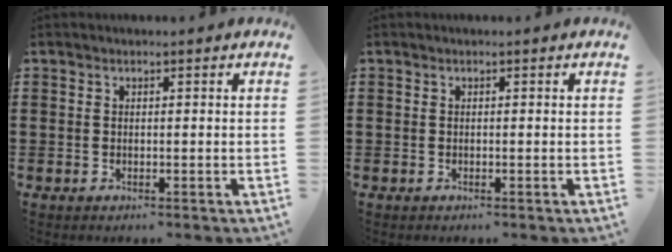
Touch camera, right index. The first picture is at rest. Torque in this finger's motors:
{"motor_torque": [0.66, -0.03, 0.00, 0.01]}